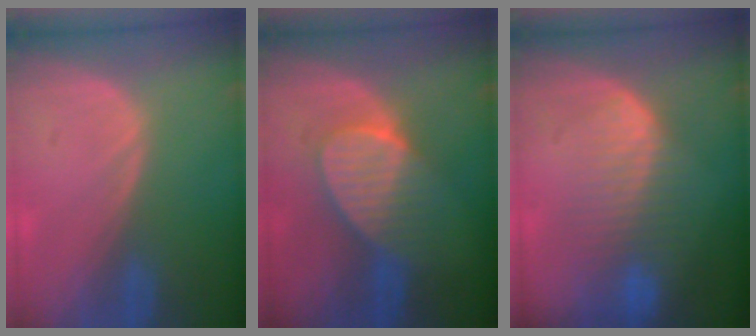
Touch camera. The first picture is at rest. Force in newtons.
{"total": 7.0, "press": 7.0, "slide": 0.4}
{"total": 8.3, "press": 7.3, "slide": 4.0}